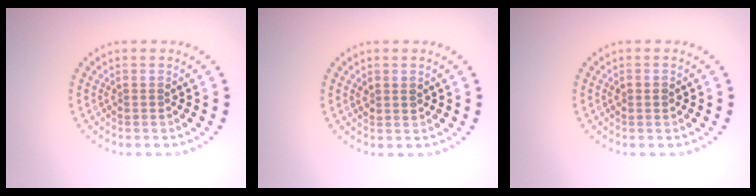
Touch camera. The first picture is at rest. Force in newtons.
{"total": 1.0, "press": 0.9, "slide": 0.3}
{"total": 1.1, "press": 1.1, "slide": 0.0}